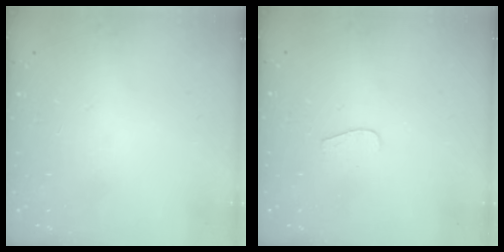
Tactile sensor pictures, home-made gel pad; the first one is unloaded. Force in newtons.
{"total": 3.7, "press": 3.7, "slide": 0.3}